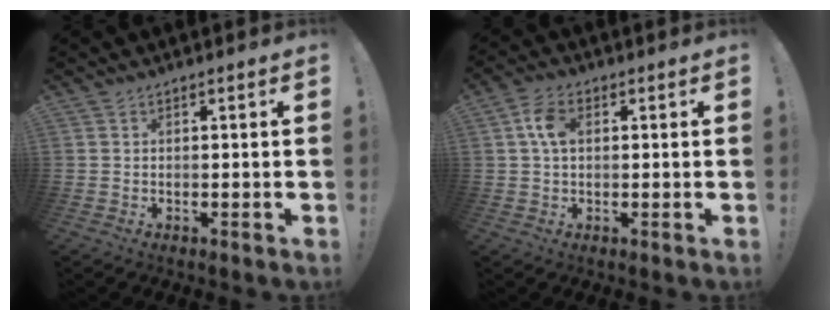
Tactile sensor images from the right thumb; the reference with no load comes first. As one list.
[{"total": 6.3, "force": [1.3, 4.0, 4.8], "torque": [-0.088, 0.006, 0.023]}]